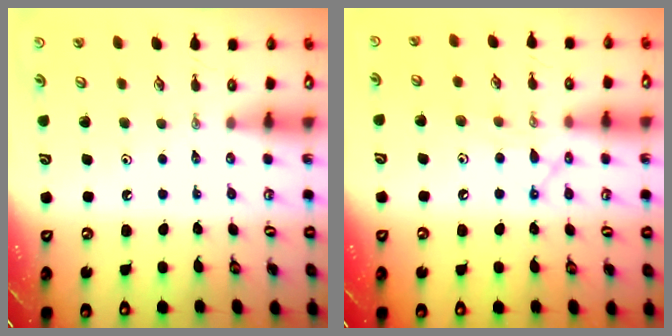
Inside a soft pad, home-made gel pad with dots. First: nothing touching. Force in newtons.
{"total": 12.3, "press": 12.3, "slide": 0.8}